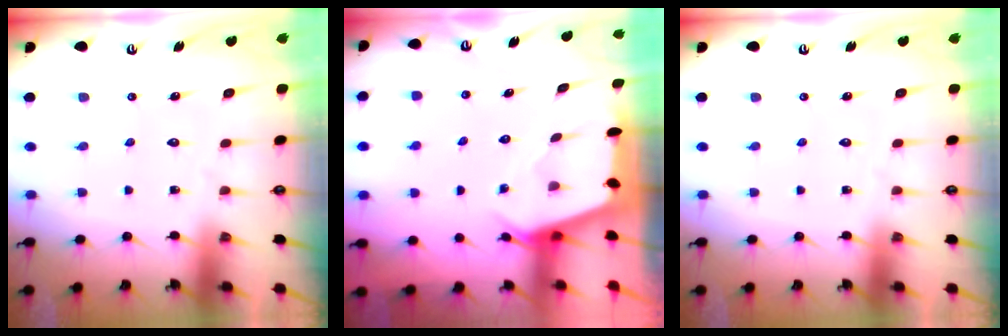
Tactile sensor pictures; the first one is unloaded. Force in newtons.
{"total": 2.5, "press": 2.5, "slide": 0.2}
{"total": 0.0}